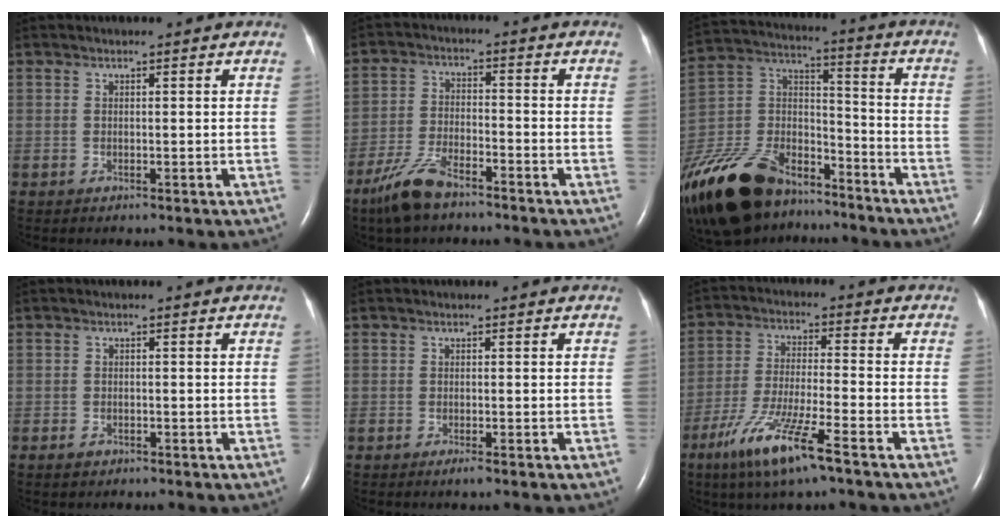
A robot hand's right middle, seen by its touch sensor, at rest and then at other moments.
{"total": 7.6, "force": [-5.8, 2.0, 4.4], "torque": [-0.104, -0.014, -0.112]}
{"total": 27.2, "force": [-19.9, 11.8, 14.4], "torque": [-0.366, -0.027, -0.355]}
{"total": 1.2, "force": [-0.9, 0.7, 0.4], "torque": [-0.012, 0.000, -0.012]}
{"total": 0.9, "force": [-0.6, 0.0, 0.6], "torque": [-0.015, -0.003, -0.012]}
{"total": 11.3, "force": [-6.9, 0.7, 8.9], "torque": [-0.185, -0.028, -0.130]}